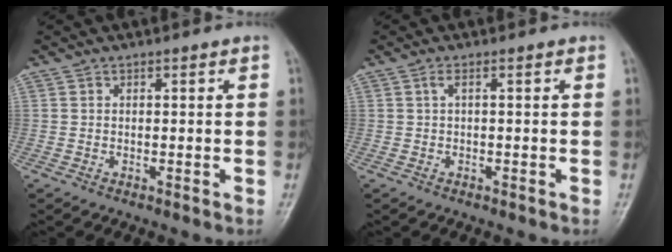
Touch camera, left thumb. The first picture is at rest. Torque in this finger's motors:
{"motor_torque": [-0.01, -0.28, 0.10, -0.23, 0.00]}